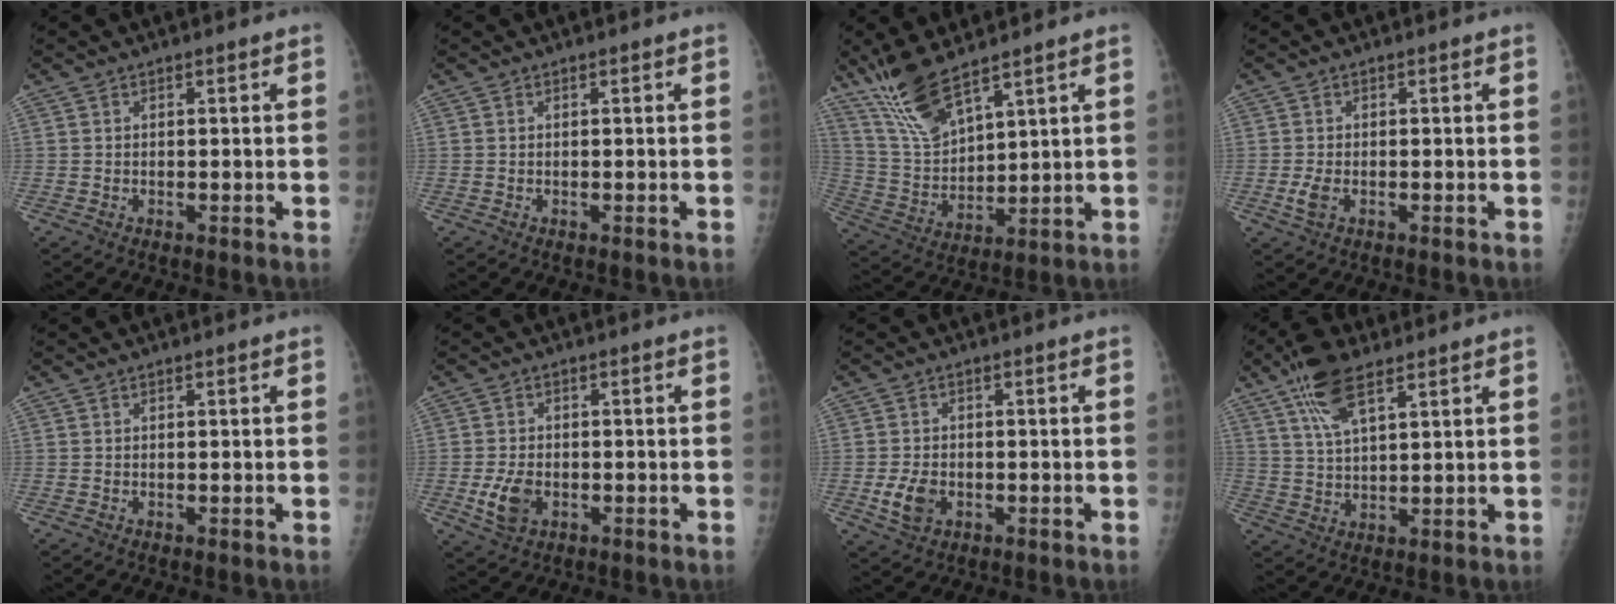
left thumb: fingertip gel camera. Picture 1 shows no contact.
{"total": 0.0}
{"total": 7.6, "force": [6.1, 1.7, 4.2], "torque": [-0.082, -0.031, 0.133]}
{"total": 2.2, "force": [-0.6, 1.3, 1.7], "torque": [-0.042, -0.003, -0.016]}
{"total": 0.0}
{"total": 5.2, "force": [-1.4, 3.5, 3.5], "torque": [-0.063, 0.001, -0.023]}
{"total": 4.7, "force": [-1.3, 3.4, 3.0], "torque": [-0.050, 0.000, -0.020]}
{"total": 9.3, "force": [5.8, 3.4, 6.5], "torque": [-0.119, -0.013, 0.111]}